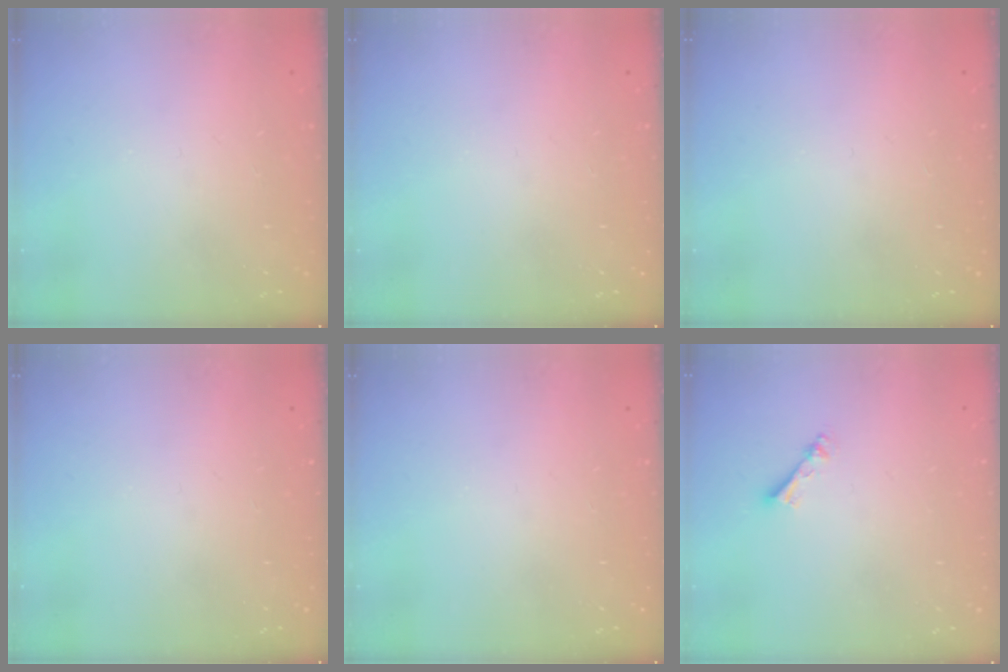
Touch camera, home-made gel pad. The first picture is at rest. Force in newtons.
{"total": 0.0}
{"total": 0.0}
{"total": 0.0}
{"total": 0.0}
{"total": 2.4, "press": 2.4, "slide": 0.4}